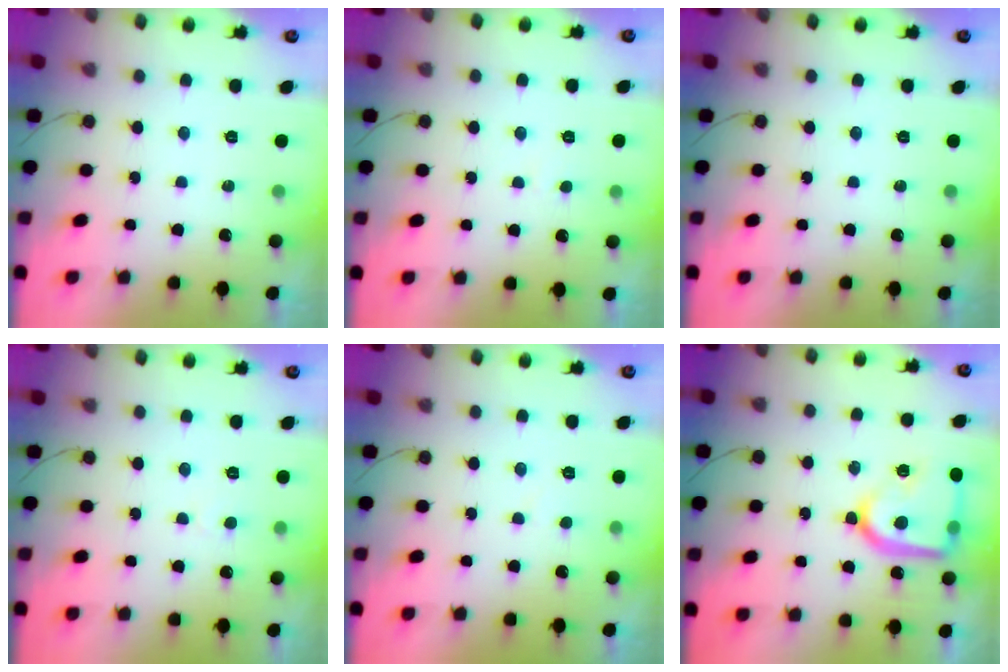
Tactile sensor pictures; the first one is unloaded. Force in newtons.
{"total": 1.7, "press": 1.7, "slide": 0.1}
{"total": 0.0}
{"total": 3.3, "press": 3.3, "slide": 0.3}
{"total": 3.0, "press": 3.0, "slide": 0.3}
{"total": 19.2, "press": 19.1, "slide": 1.7}